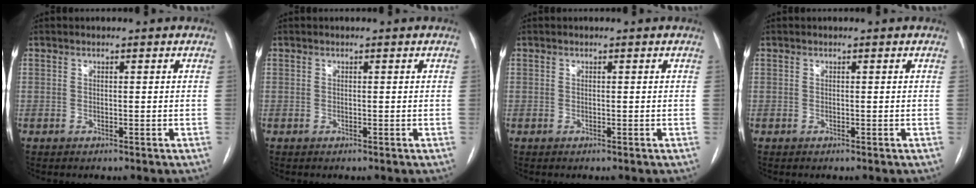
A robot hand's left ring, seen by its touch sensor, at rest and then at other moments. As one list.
[{"total": 0.0}, {"total": 0.0}, {"total": 0.0}]